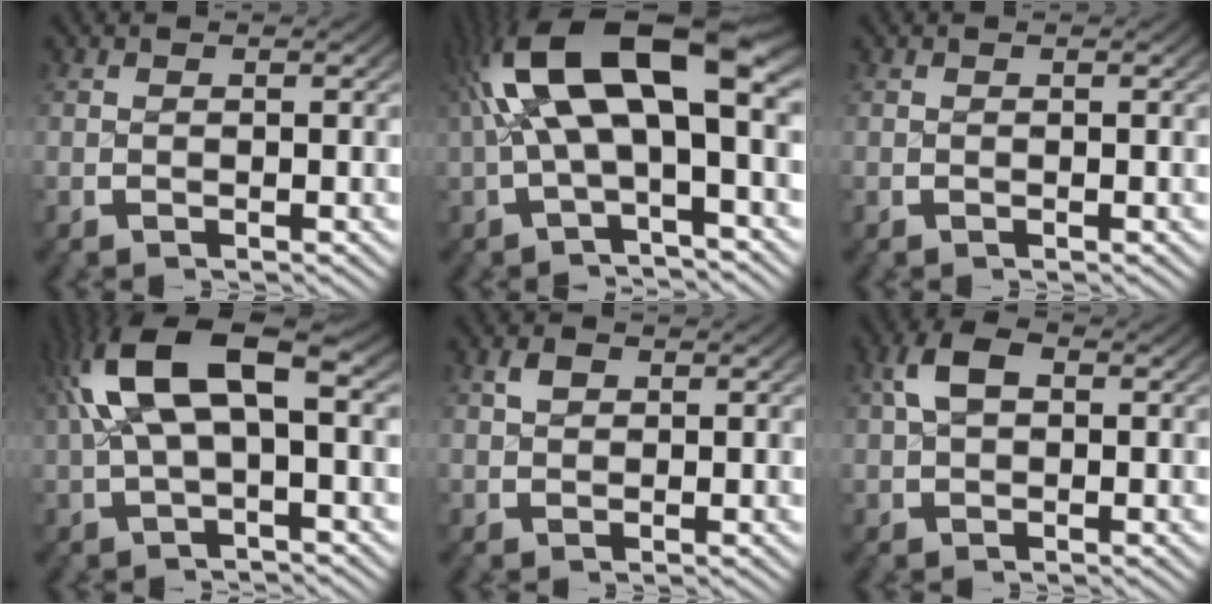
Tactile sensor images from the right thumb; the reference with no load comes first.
{"total": 12.7, "force": [1.6, 6.5, 10.8], "torque": [-0.211, 0.007, 0.028]}
{"total": 0.0}
{"total": 8.8, "force": [1.7, 4.2, 7.5], "torque": [-0.157, 0.015, 0.030]}
{"total": 1.7, "force": [0.9, 1.2, 0.8], "torque": [-0.011, -0.001, 0.020]}
{"total": 3.8, "force": [1.3, 2.4, 2.7], "torque": [-0.059, 0.002, 0.024]}